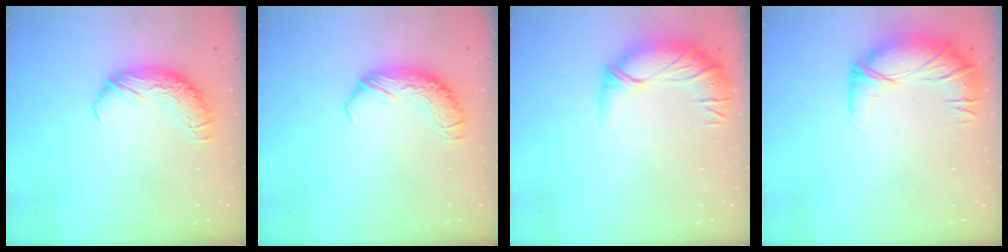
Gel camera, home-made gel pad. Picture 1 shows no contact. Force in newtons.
{"total": 0.0}
{"total": 3.6, "press": 2.8, "slide": 2.2}
{"total": 2.8, "press": 1.2, "slide": 2.6}